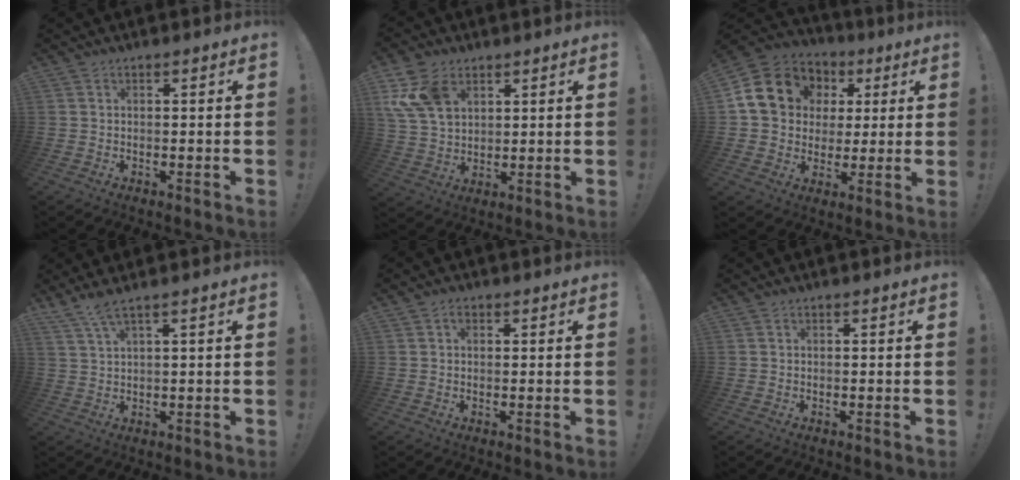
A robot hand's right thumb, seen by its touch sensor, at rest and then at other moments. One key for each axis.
{"total": 12.1, "fx": 5.4, "fy": 8.5, "fz": 6.7, "tx": -0.143, "ty": -0.013, "tz": 0.107}
{"total": 16.6, "fx": 4.5, "fy": 14.1, "fz": 7.6, "tx": -0.127, "ty": -0.002, "tz": 0.104}
{"total": 4.0, "fx": 2.8, "fy": 0.1, "fz": 2.8, "tx": -0.060, "ty": -0.011, "tz": 0.051}
{"total": 1.3, "fx": 0.5, "fy": 1.0, "fz": 0.7, "tx": -0.012, "ty": 0.004, "tz": 0.009}
{"total": 0.0}